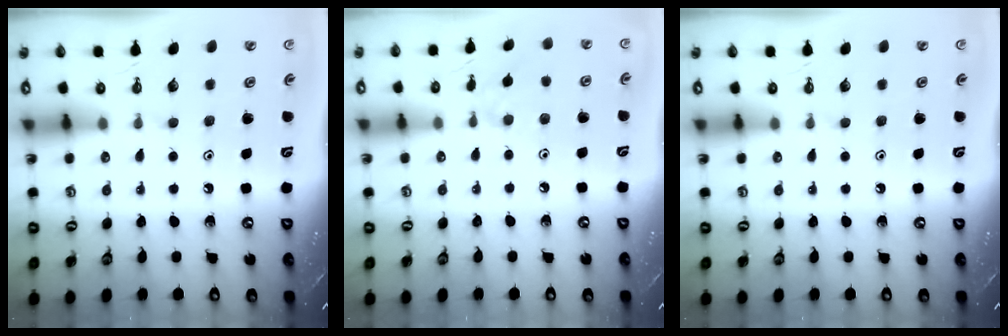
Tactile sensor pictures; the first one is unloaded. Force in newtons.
{"total": 4.0, "press": 4.0, "slide": 0.5}
{"total": 0.0}